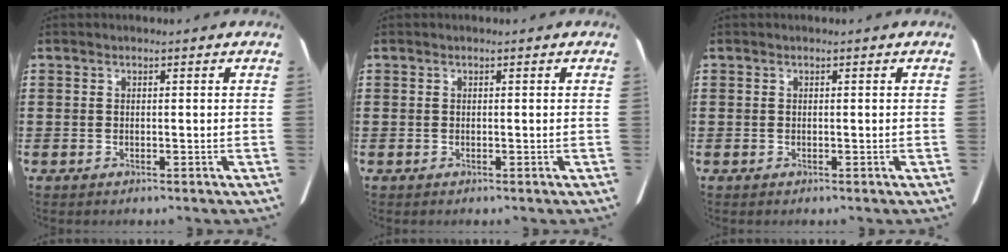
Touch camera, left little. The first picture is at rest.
{"total": 0.0}
{"total": 0.0}